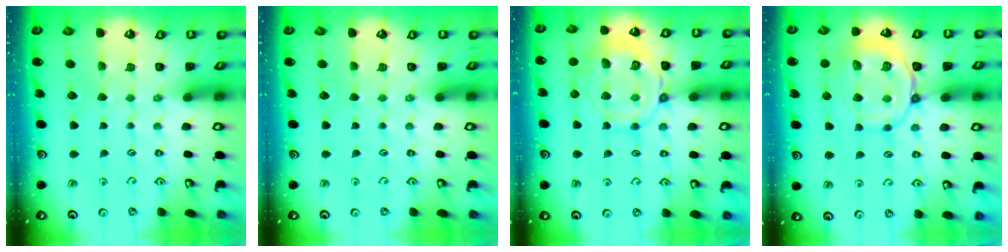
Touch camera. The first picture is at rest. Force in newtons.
{"total": 0.0}
{"total": 11.3, "press": 11.3, "slide": 1.2}
{"total": 12.2, "press": 12.0, "slide": 1.6}